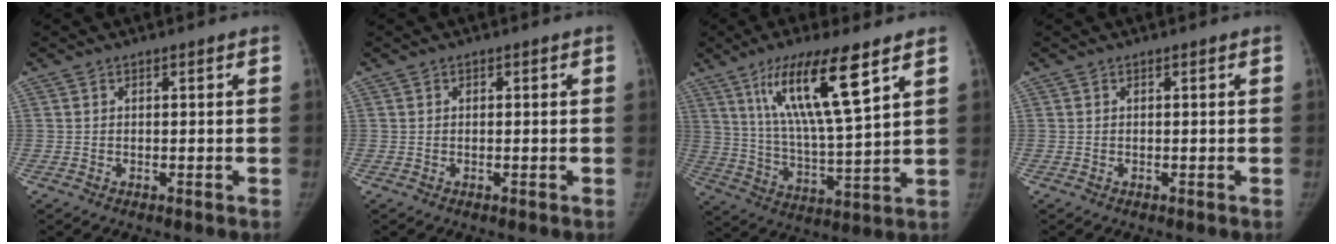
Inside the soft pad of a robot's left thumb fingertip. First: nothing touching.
{"total": 0.0}
{"total": 16.7, "force": [8.8, 2.6, 14.0], "torque": [-0.252, -0.044, 0.165]}
{"total": 0.0}